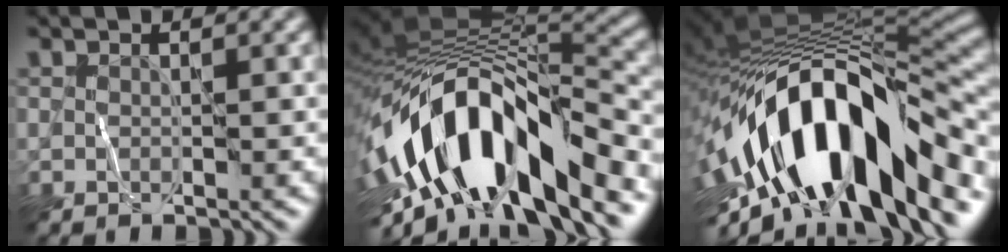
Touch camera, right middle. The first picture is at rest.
{"total": 13.5, "force": [-5.5, 5.8, 10.9], "torque": [-0.176, 0.013, -0.101]}
{"total": 16.2, "force": [-4.6, 6.6, 14.0], "torque": [-0.222, 0.026, -0.089]}